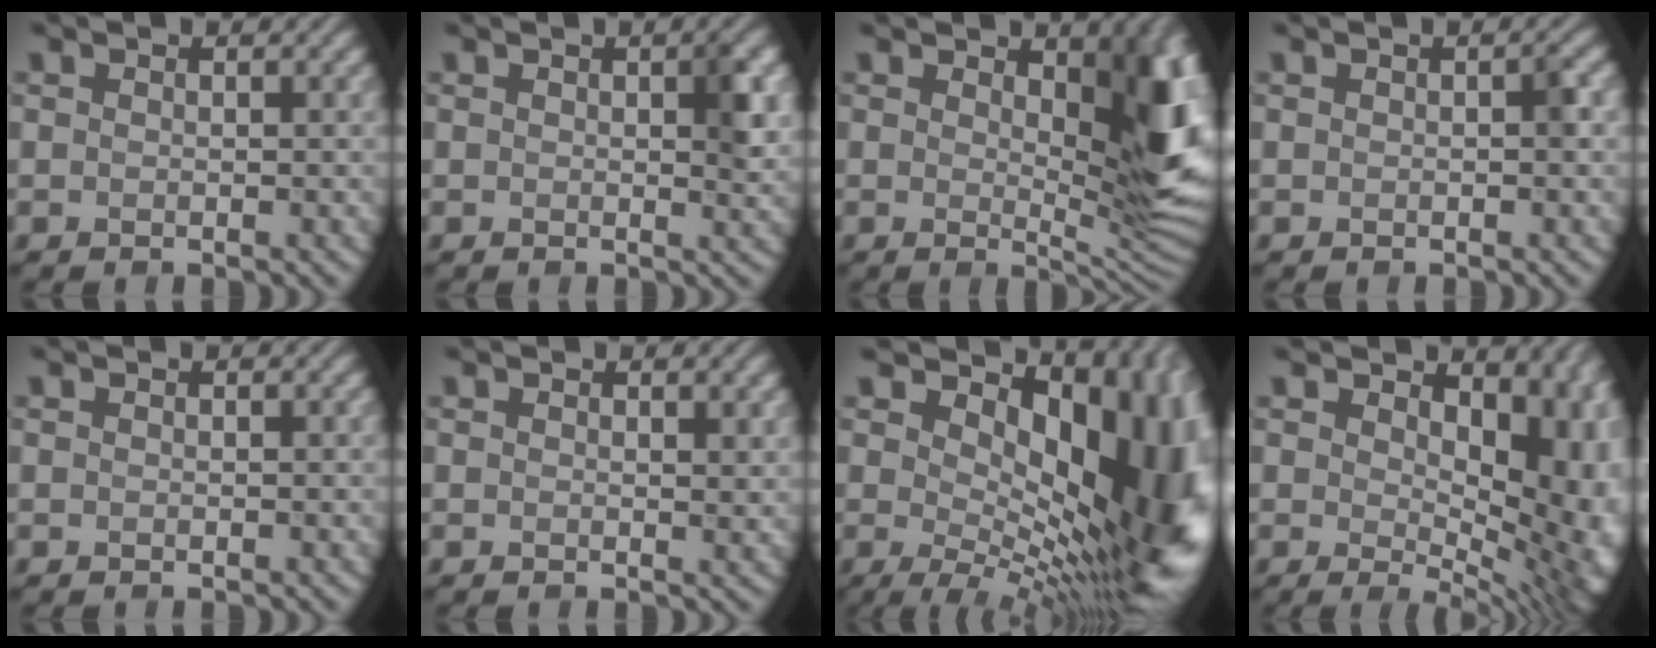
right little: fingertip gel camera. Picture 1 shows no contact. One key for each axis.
{"total": 2.6, "fx": 0.6, "fy": 0.6, "fz": 2.5, "tx": -0.031, "ty": -0.002, "tz": 0.009}
{"total": 9.2, "fx": 2.0, "fy": 3.8, "fz": 8.1, "tx": -0.099, "ty": -0.009, "tz": 0.038}
{"total": 1.1, "fx": 0.0, "fy": 0.1, "fz": 1.0, "tx": -0.016, "ty": 0.004, "tz": 0.002}
{"total": 0.0}
{"total": 1.1, "fx": 0.6, "fy": 0.2, "fz": 0.8, "tx": -0.009, "ty": -0.003, "tz": 0.011}
{"total": 18.0, "fx": 3.2, "fy": 9.2, "fz": 15.1, "tx": -0.177, "ty": -0.008, "tz": 0.069}
{"total": 12.5, "fx": 2.1, "fy": 7.3, "fz": 9.9, "tx": -0.098, "ty": -0.020, "tz": 0.050}